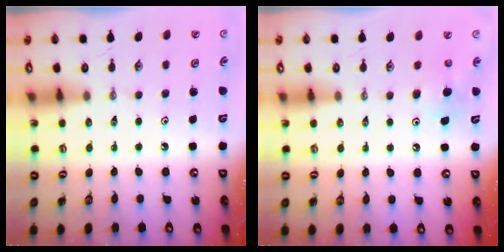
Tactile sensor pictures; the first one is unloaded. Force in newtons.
{"total": 4.9, "press": 4.5, "slide": 1.7}